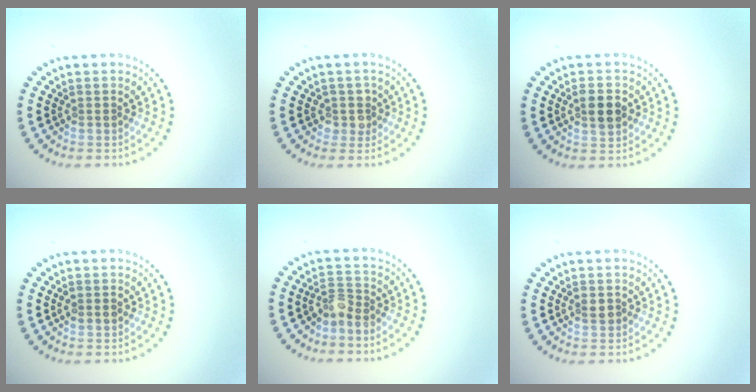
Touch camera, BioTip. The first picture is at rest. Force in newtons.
{"total": 1.6, "press": 1.4, "slide": 0.8}
{"total": 2.8, "press": 2.8, "slide": 0.1}
{"total": 1.3, "press": 1.3, "slide": 0.1}
{"total": 2.1, "press": 1.7, "slide": 1.2}
{"total": 1.1, "press": 1.1, "slide": 0.1}